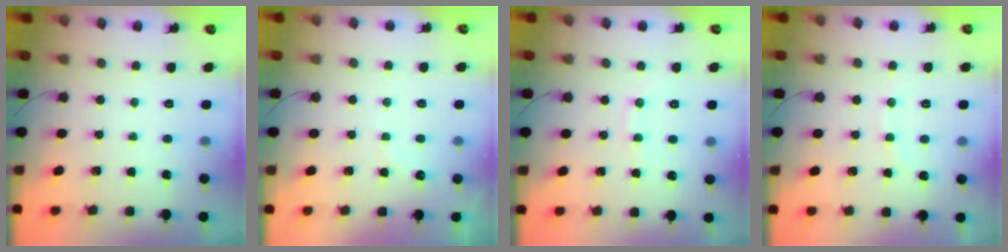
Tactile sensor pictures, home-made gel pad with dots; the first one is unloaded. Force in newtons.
{"total": 6.4, "press": 6.3, "slide": 1.2}
{"total": 4.3, "press": 4.1, "slide": 1.4}
{"total": 4.7, "press": 4.4, "slide": 1.6}